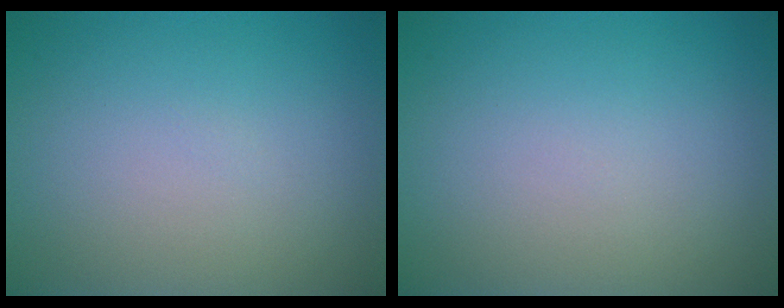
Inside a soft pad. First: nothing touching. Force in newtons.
{"total": 0.0}